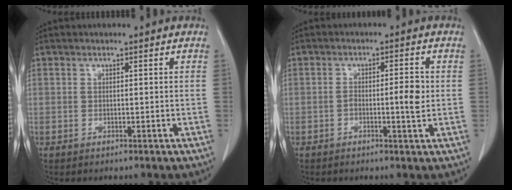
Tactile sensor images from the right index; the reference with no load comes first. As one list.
[{"total": 3.7, "force": [-0.5, 0.6, 3.6], "torque": [-0.056, 0.003, -0.006]}]